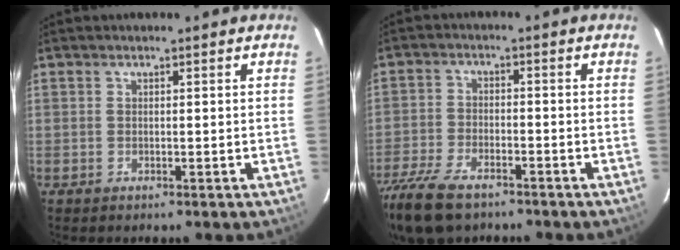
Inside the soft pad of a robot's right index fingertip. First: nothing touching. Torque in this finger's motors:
{"motor_torque": [1.04, -0.85, 0.34, 0.12]}